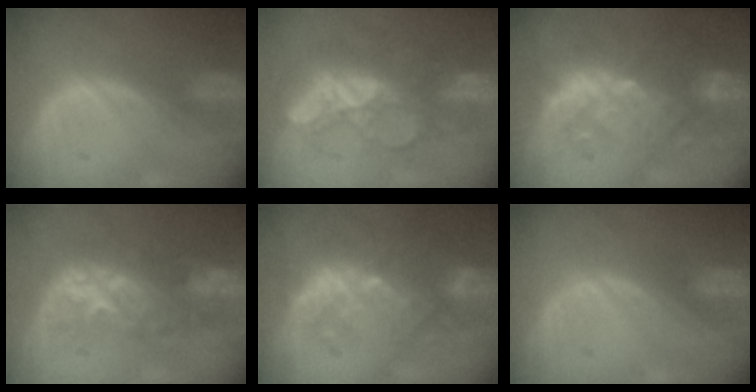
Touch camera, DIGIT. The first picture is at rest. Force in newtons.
{"total": 8.4, "press": 8.1, "slide": 2.2}
{"total": 9.2, "press": 9.0, "slide": 1.8}
{"total": 8.2, "press": 8.2, "slide": 0.5}
{"total": 9.5, "press": 9.0, "slide": 3.0}
{"total": 0.0}